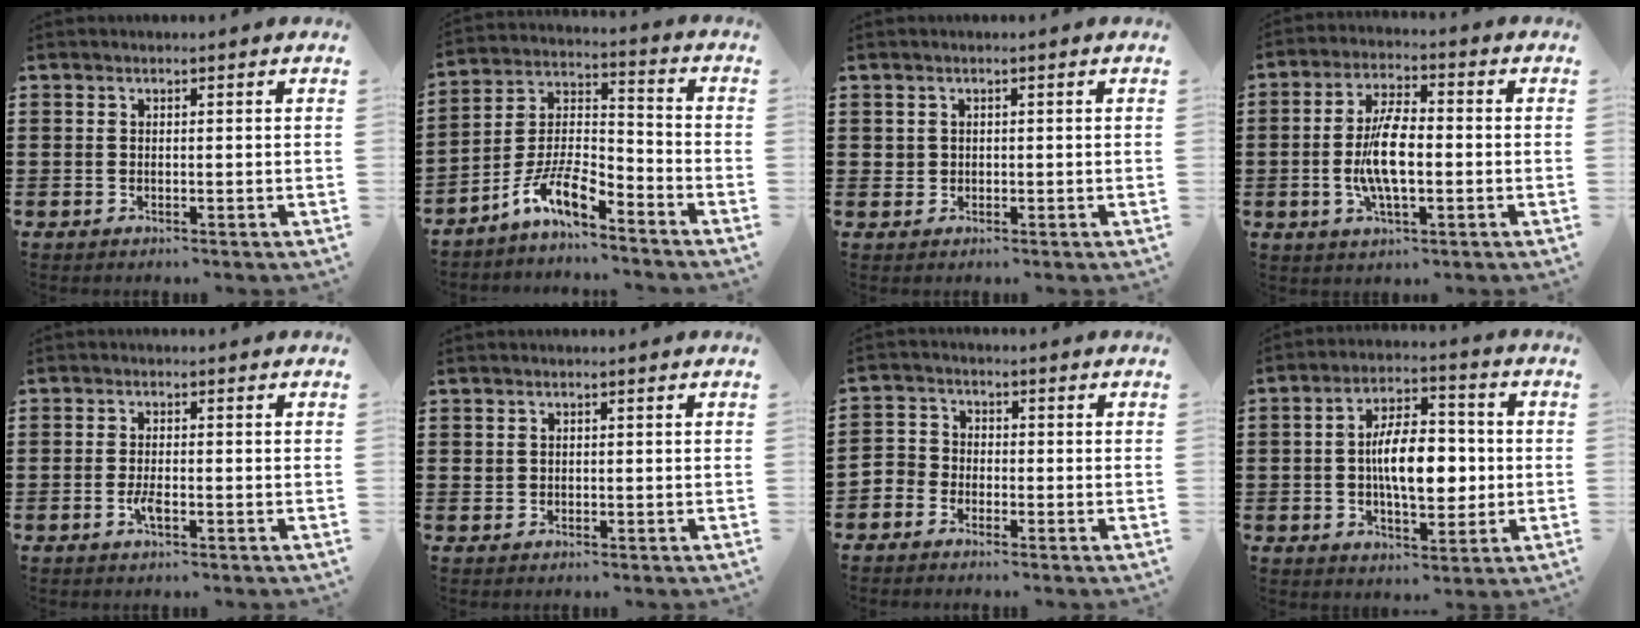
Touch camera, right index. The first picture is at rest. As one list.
[{"total": 9.0, "force": [-6.8, 2.8, 5.3], "torque": [-0.116, 0.004, -0.133]}, {"total": 1.1, "force": [0.5, 1.0, 0.2], "torque": [-0.004, 0.006, 0.009]}, {"total": 8.7, "force": [-1.0, 3.3, 8.0], "torque": [-0.172, -0.003, -0.024]}, {"total": 2.6, "force": [-1.0, 0.6, 2.3], "torque": [-0.054, -0.005, -0.023]}, {"total": 0.7, "force": [0.4, 0.6, 0.1], "torque": [-0.003, 0.005, 0.008]}, {"total": 2.6, "force": [-2.0, 1.6, 0.0], "torque": [-0.018, 0.006, -0.049]}, {"total": 9.5, "force": [-0.3, 4.6, 8.2], "torque": [-0.129, 0.004, -0.009]}]